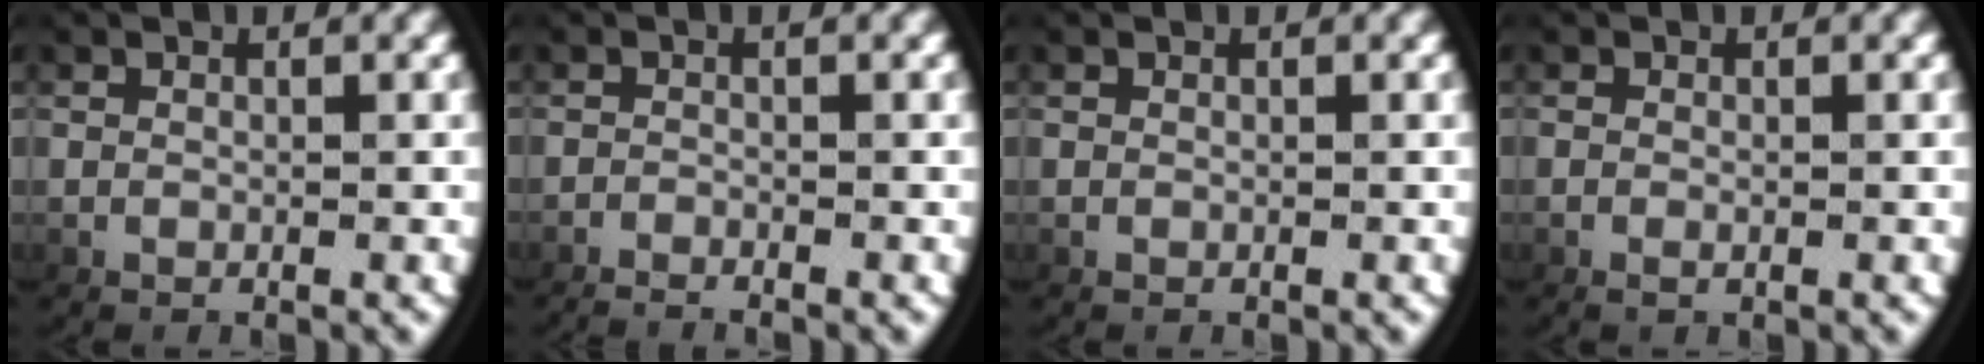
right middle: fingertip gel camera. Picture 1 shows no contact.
{"total": 2.2, "force": [-2.1, 0.3, 0.5], "torque": [-0.014, 0.000, -0.038]}
{"total": 0.0}
{"total": 0.7, "force": [-0.4, 0.3, 0.5], "torque": [-0.015, -0.003, -0.004]}